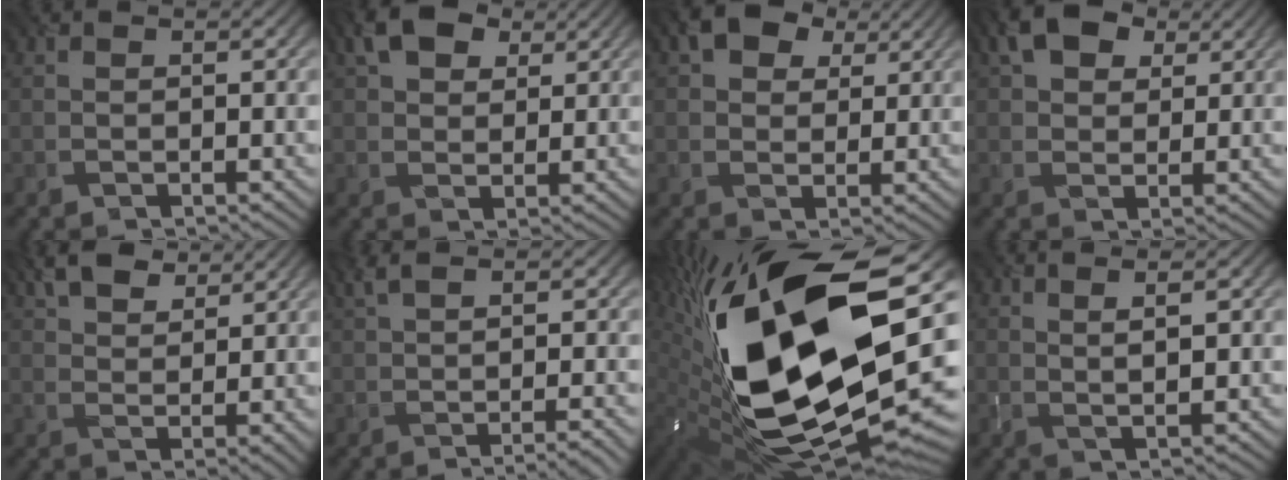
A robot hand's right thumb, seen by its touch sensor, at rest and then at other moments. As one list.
[{"total": 5.3, "force": [3.1, 3.8, 2.2], "torque": [-0.050, 0.009, 0.054]}, {"total": 5.3, "force": [2.9, 4.0, 2.0], "torque": [-0.038, 0.004, 0.046]}, {"total": 6.0, "force": [3.3, 4.3, 2.6], "torque": [-0.057, 0.009, 0.057]}, {"total": 5.6, "force": [4.1, 2.7, 2.7], "torque": [-0.061, 0.011, 0.079]}, {"total": 4.6, "force": [0.1, 1.0, 4.5], "torque": [-0.062, 0.012, 0.000]}, {"total": 22.4, "force": [2.7, 12.2, 18.6], "torque": [-0.396, -0.050, 0.056]}, {"total": 2.0, "force": [1.2, 0.3, 1.7], "torque": [-0.026, 0.001, 0.026]}]